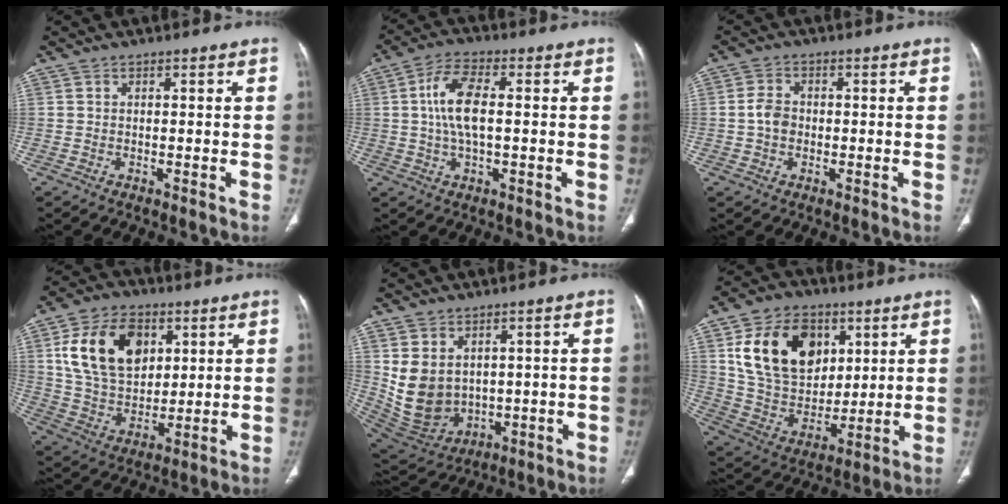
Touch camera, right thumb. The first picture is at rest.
{"total": 8.9, "force": [0.8, 3.7, 8.0], "torque": [-0.169, 0.010, 0.010]}
{"total": 3.8, "force": [-0.4, 2.9, 2.3], "torque": [-0.039, 0.010, -0.013]}
{"total": 17.5, "force": [5.8, 11.9, 11.4], "torque": [-0.171, -0.014, 0.113]}
{"total": 11.6, "force": [2.3, 9.0, 7.0], "torque": [-0.122, -0.014, 0.081]}
{"total": 20.2, "force": [7.2, 14.6, 12.0], "torque": [-0.177, -0.020, 0.140]}